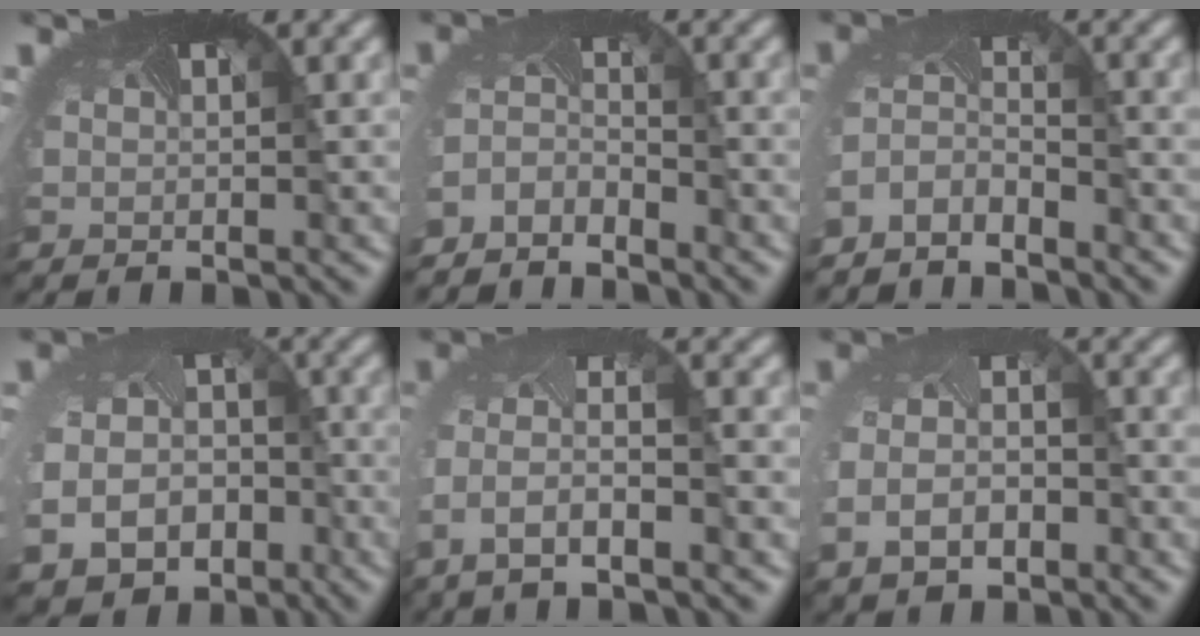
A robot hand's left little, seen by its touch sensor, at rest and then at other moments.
{"total": 3.5, "force": [-3.4, 0.8, -0.2], "torque": [-0.020, -0.014, -0.072]}
{"total": 3.5, "force": [-3.4, 1.0, 0.2], "torque": [-0.025, -0.012, -0.073]}
{"total": 11.0, "force": [-4.9, 8.9, 4.3], "torque": [-0.100, -0.064, -0.061]}
{"total": 5.4, "force": [-2.4, 2.2, 4.3], "torque": [-0.118, -0.011, -0.047]}
{"total": 4.6, "force": [-1.7, 3.1, 3.0], "torque": [-0.080, -0.022, -0.034]}